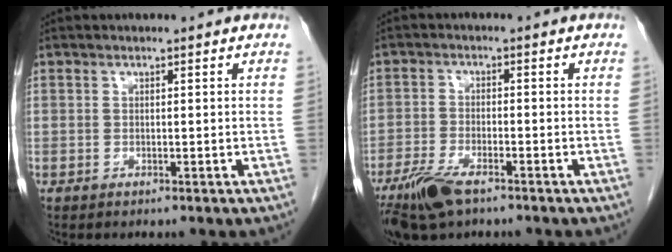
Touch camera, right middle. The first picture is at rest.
{"total": 7.2, "force": [-5.0, 2.2, 4.7], "torque": [-0.097, -0.013, -0.090]}